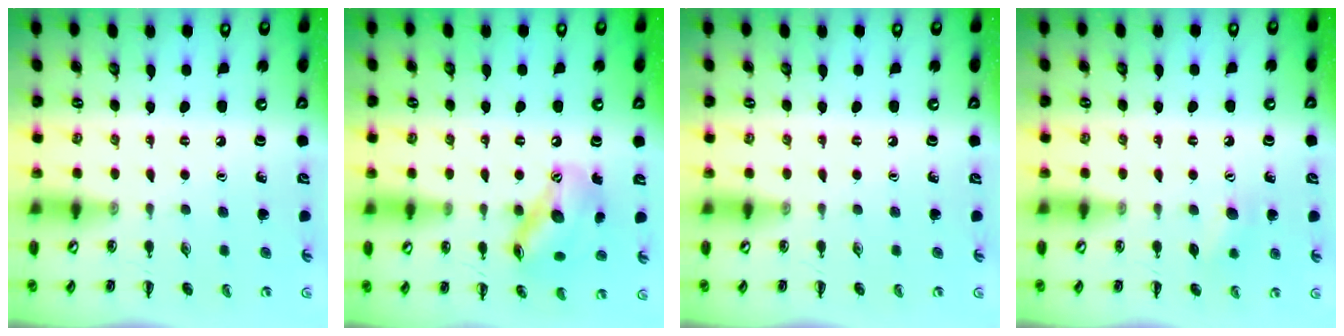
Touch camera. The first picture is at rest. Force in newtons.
{"total": 14.3, "press": 14.1, "slide": 2.2}
{"total": 0.0}
{"total": 5.9, "press": 5.7, "slide": 1.4}